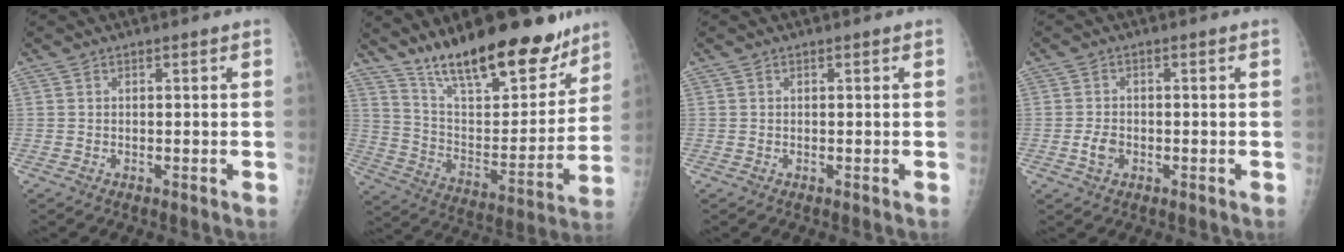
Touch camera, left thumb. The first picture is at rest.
{"total": 23.9, "force": [17.9, 8.0, 13.6], "torque": [-0.166, -0.094, 0.292]}
{"total": 0.0}
{"total": 2.8, "force": [-0.8, 2.0, 1.8], "torque": [-0.030, 0.005, -0.015]}